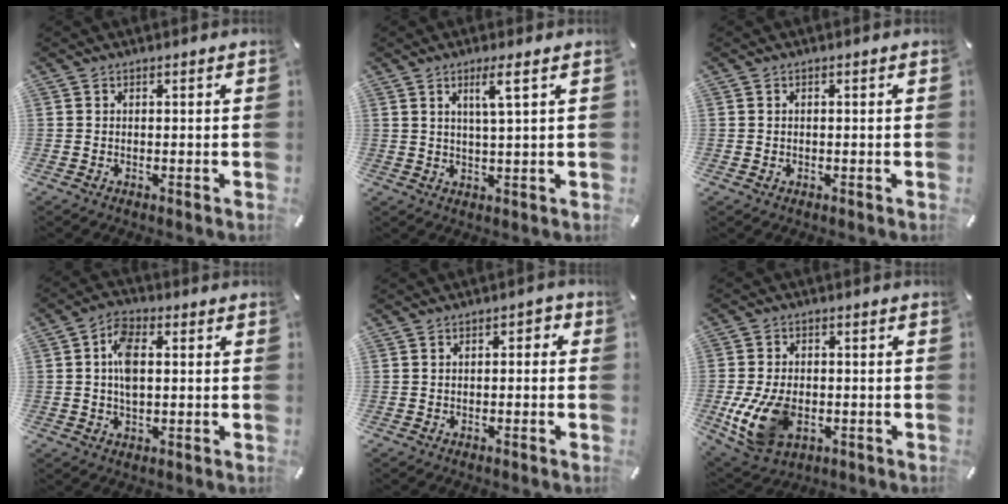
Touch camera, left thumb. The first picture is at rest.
{"total": 5.2, "force": [2.4, 0.1, 4.7], "torque": [-0.097, 0.000, 0.037]}
{"total": 0.7, "force": [0.0, 0.5, 0.5], "torque": [-0.010, 0.003, -0.001]}
{"total": 7.4, "force": [0.8, 4.4, 5.8], "torque": [-0.113, 0.004, 0.009]}
{"total": 2.0, "force": [-1.0, 1.0, 1.4], "torque": [-0.027, 0.010, -0.021]}
{"total": 13.0, "force": [-3.0, 8.8, 9.1], "torque": [-0.199, -0.003, -0.052]}